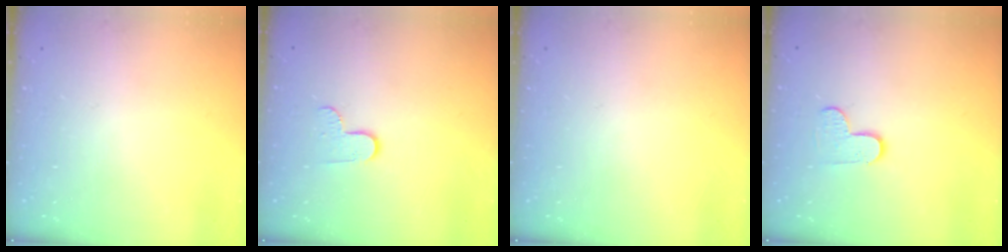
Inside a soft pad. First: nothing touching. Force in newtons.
{"total": 6.0, "press": 6.0, "slide": 0.6}
{"total": 0.0}
{"total": 4.8, "press": 4.8, "slide": 0.5}